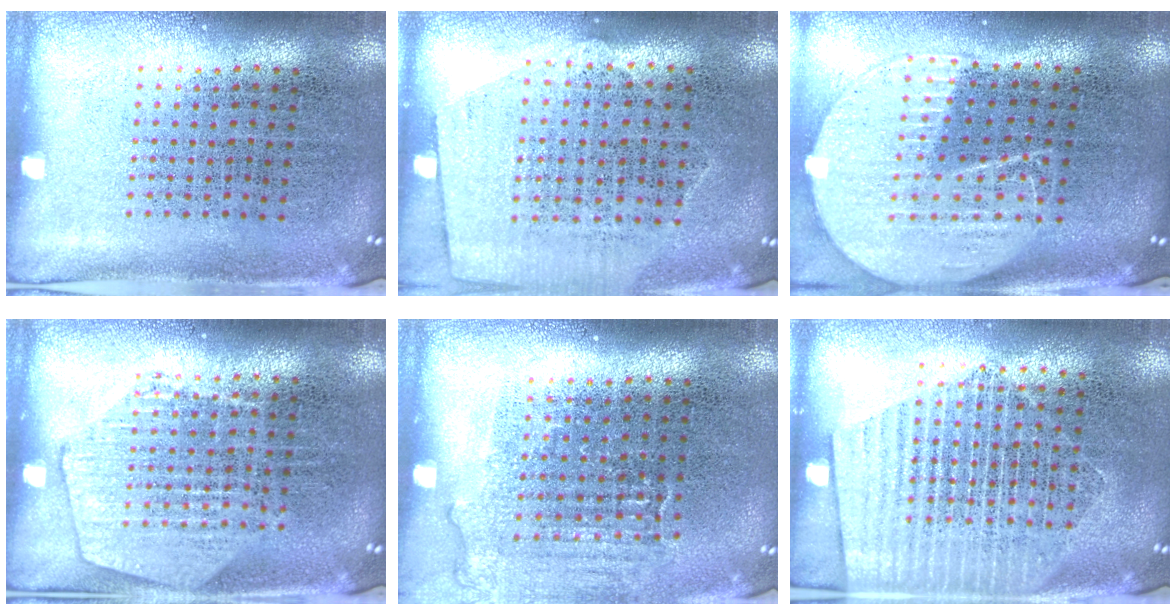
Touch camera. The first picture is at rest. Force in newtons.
{"total": 1.2, "press": 1.0, "slide": 0.7}
{"total": 2.2, "press": 1.9, "slide": 1.0}
{"total": 2.0, "press": 2.0, "slide": 0.3}
{"total": 1.1, "press": 1.1, "slide": 0.3}
{"total": 1.8, "press": 1.6, "slide": 0.8}